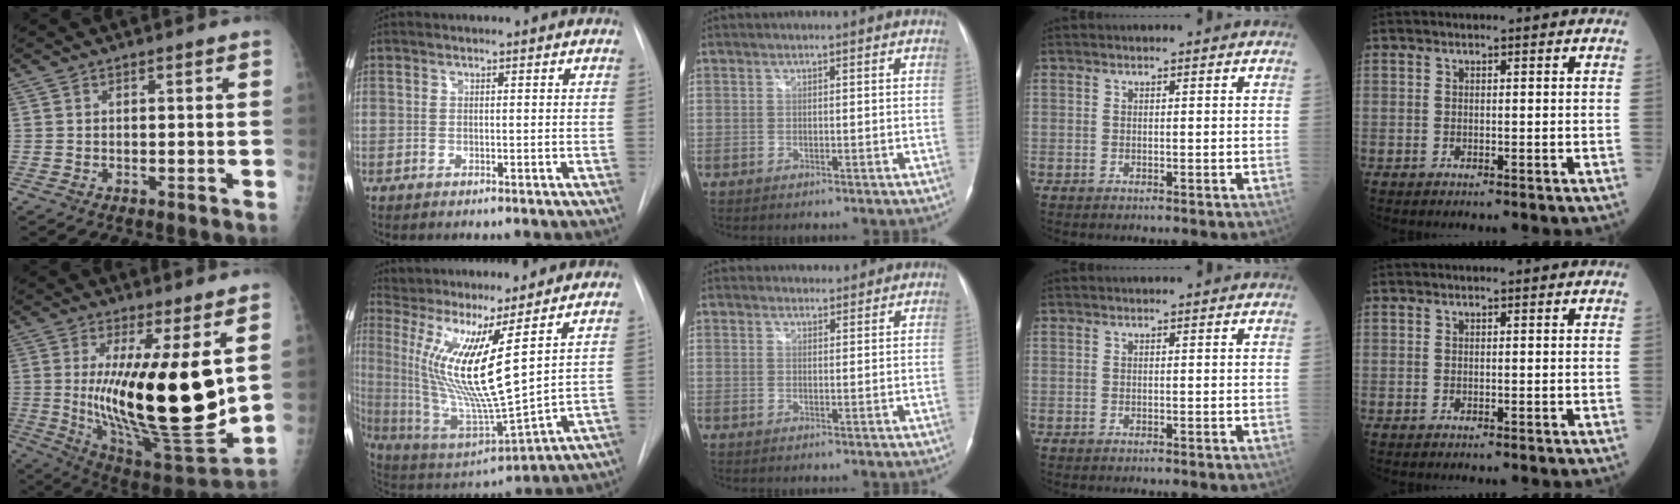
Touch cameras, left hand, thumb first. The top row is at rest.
{"thumb": {"total": 23.5, "force": [3.2, 6.2, 22.5], "torque": [-0.367, -0.079, 0.070]}, "index": {"total": 16.5, "force": [6.5, 0.7, 15.2], "torque": [-0.315, -0.028, 0.127]}, "middle": {"total": 4.1, "force": [3.9, 1.2, 0.2], "torque": [-0.005, 0.022, 0.055]}}